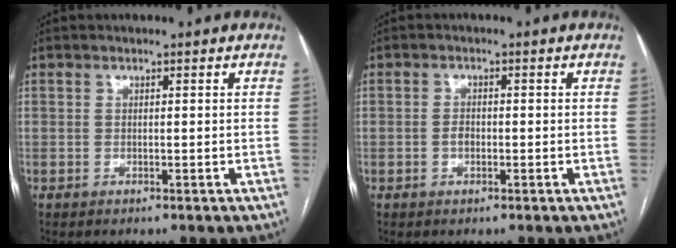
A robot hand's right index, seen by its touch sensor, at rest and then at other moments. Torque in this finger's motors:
{"motor_torque": [0.34, -0.23, 0.25, 0.05]}